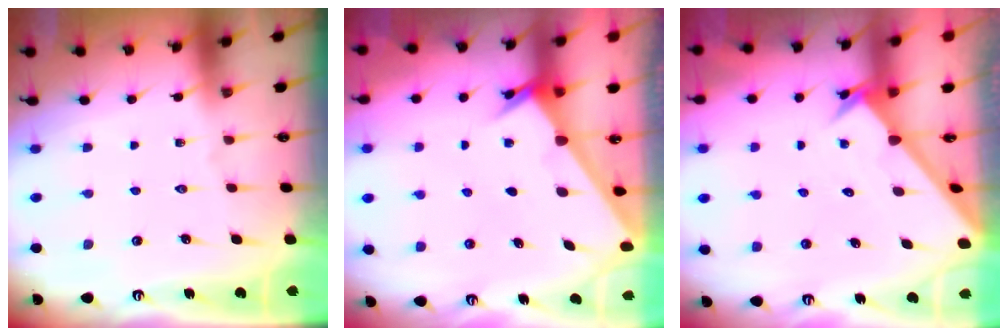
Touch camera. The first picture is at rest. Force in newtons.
{"total": 2.2, "press": 2.2, "slide": 0.2}
{"total": 2.6, "press": 2.6, "slide": 0.2}